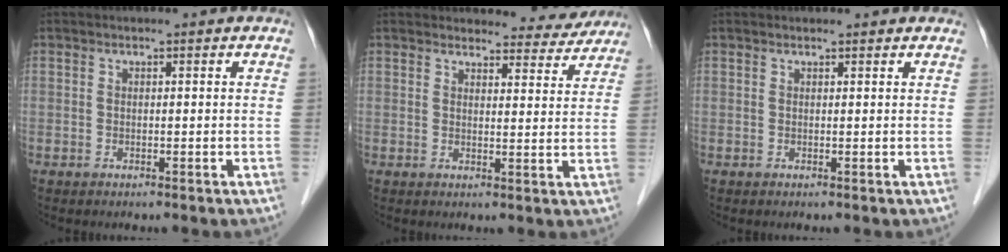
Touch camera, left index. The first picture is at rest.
{"total": 7.6, "force": [7.3, 1.9, 0.3], "torque": [0.015, -0.013, 0.069]}
{"total": 2.3, "force": [2.2, 0.5, 0.6], "torque": [-0.015, 0.018, 0.022]}